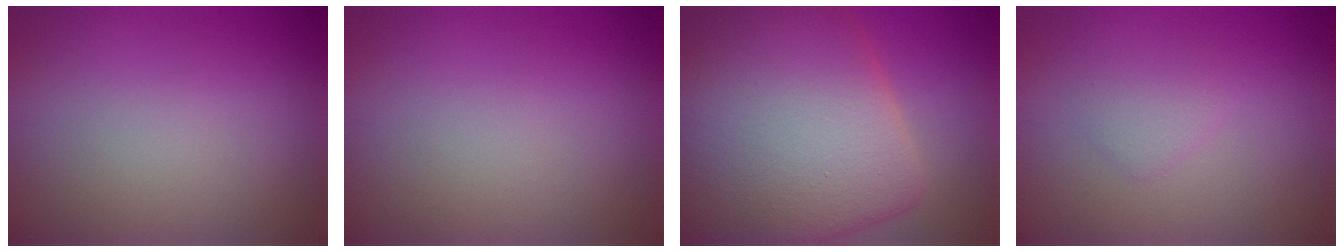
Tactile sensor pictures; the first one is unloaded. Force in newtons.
{"total": 0.0}
{"total": 15.9, "press": 15.9, "slide": 1.0}
{"total": 1.4, "press": 1.4, "slide": 0.1}